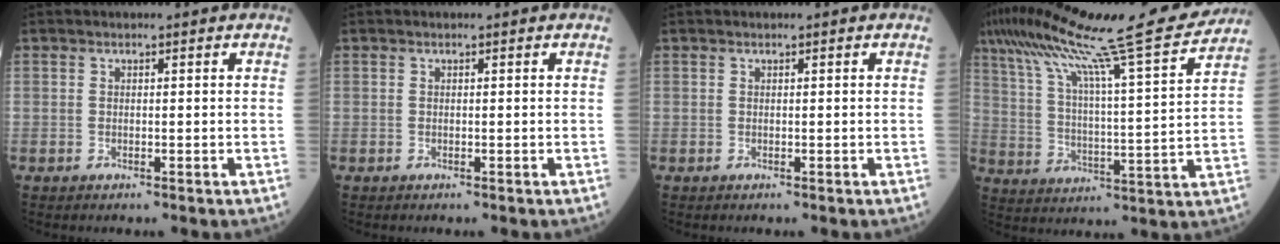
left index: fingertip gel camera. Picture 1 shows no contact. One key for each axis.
{"total": 0.0}
{"total": 0.0}
{"total": 22.5, "fx": 18.4, "fy": -0.2, "fz": 13.0, "tx": -0.229, "ty": 0.000, "tz": 0.276}